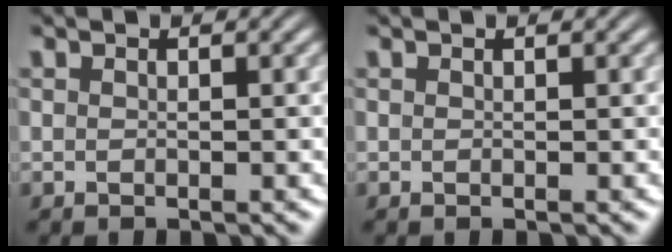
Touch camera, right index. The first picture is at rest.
{"total": 0.0}